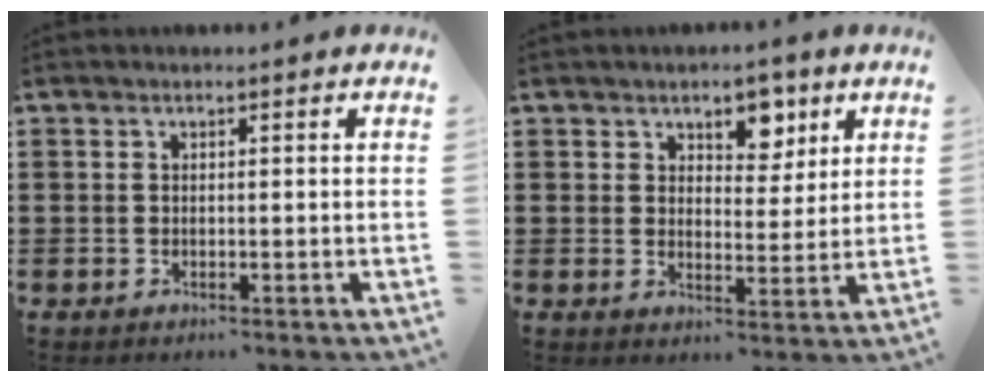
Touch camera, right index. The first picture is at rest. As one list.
[{"total": 5.0, "force": [3.6, 2.9, 1.8], "torque": [-0.029, -0.005, 0.059]}]